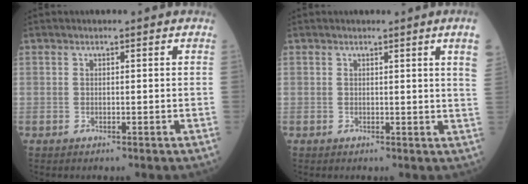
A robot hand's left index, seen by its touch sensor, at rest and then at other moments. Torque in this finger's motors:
{"motor_torque": [0.59, -0.40, 0.30, 0.07]}